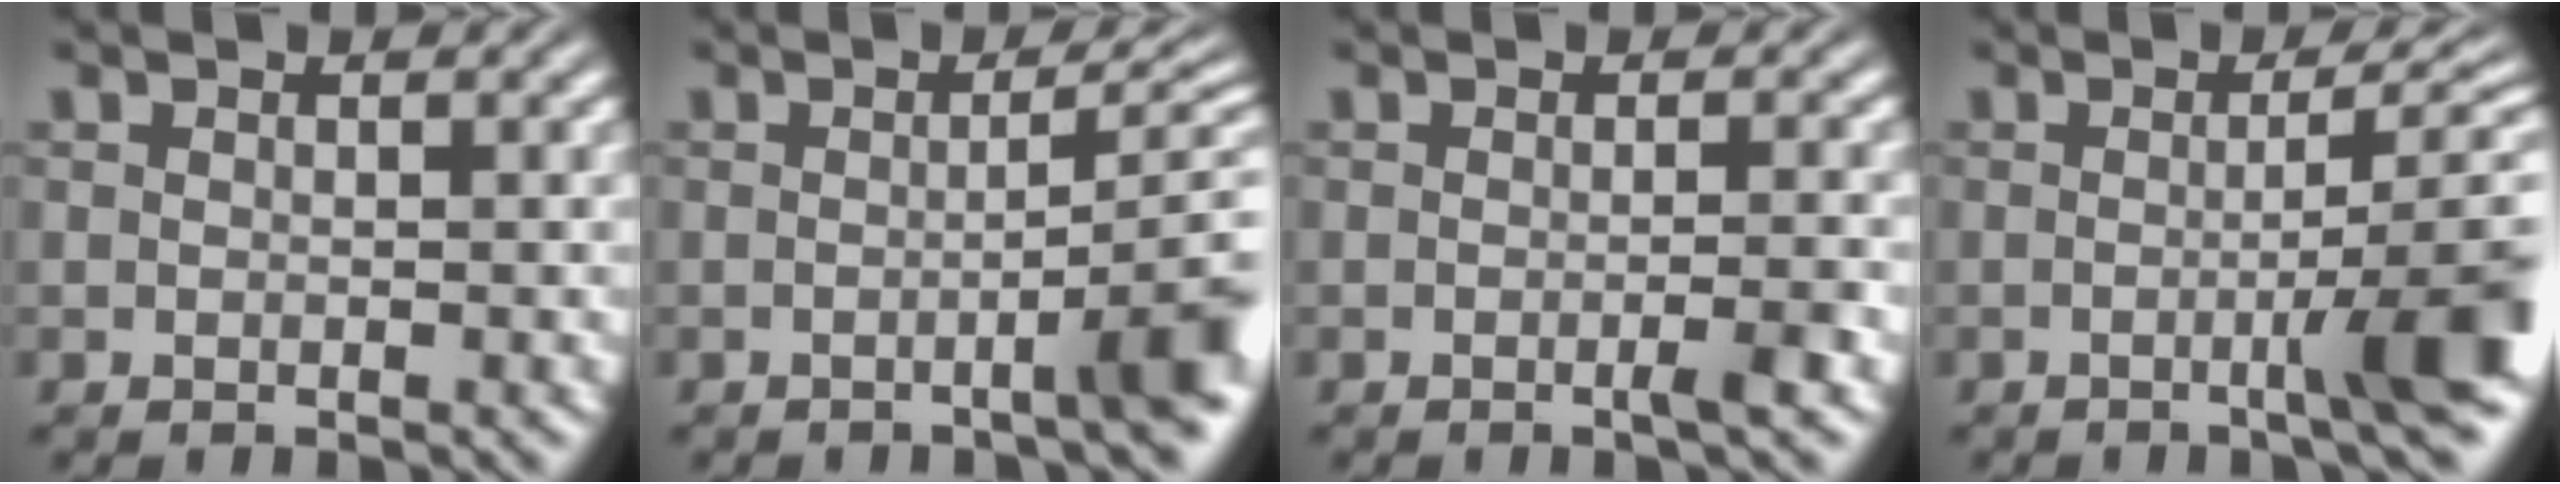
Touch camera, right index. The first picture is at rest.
{"total": 4.3, "force": [-0.8, 0.4, 4.2], "torque": [-0.042, 0.011, -0.018]}
{"total": 1.6, "force": [-0.8, -0.2, 1.4], "torque": [-0.022, 0.002, -0.015]}
{"total": 6.1, "force": [-1.1, 0.6, 5.9], "torque": [-0.073, 0.003, -0.021]}